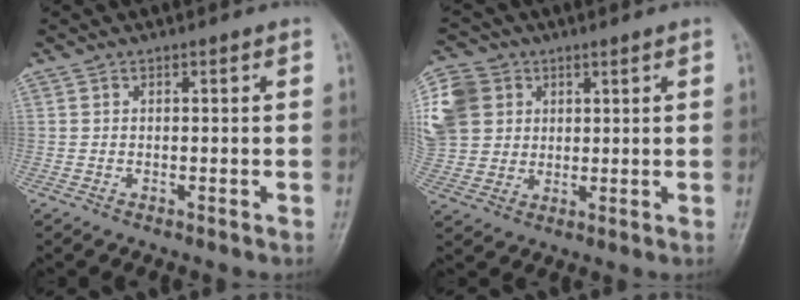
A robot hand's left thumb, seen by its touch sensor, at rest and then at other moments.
{"total": 15.6, "force": [4.6, 13.2, 7.1], "torque": [-0.172, 0.027, 0.091]}